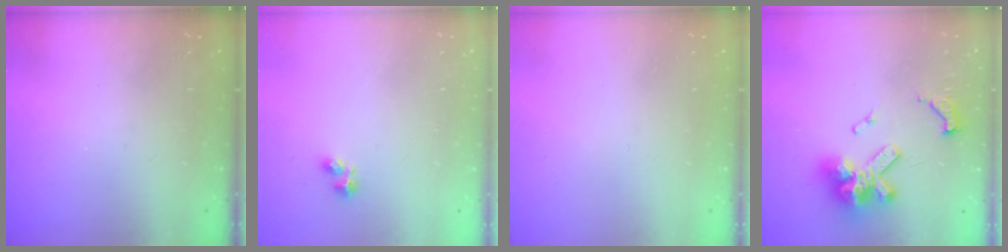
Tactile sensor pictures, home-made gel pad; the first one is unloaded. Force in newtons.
{"total": 3.8, "press": 3.8, "slide": 0.7}
{"total": 0.0}
{"total": 14.9, "press": 14.8, "slide": 1.6}